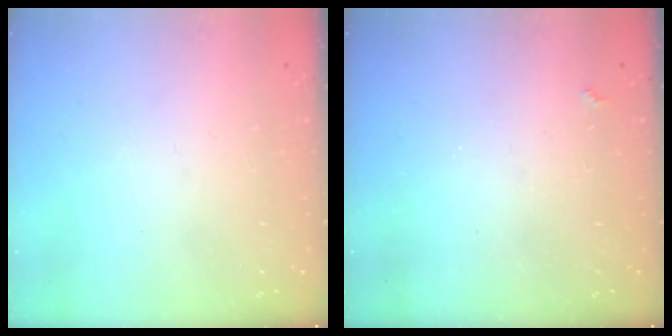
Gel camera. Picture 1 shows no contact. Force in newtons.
{"total": 1.7, "press": 1.7, "slide": 0.4}